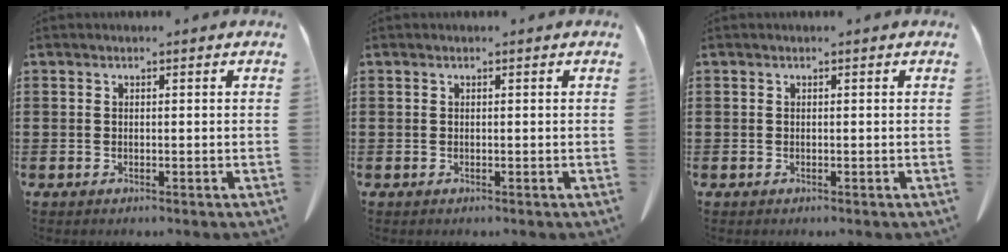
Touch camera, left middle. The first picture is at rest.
{"total": 0.0}
{"total": 0.0}